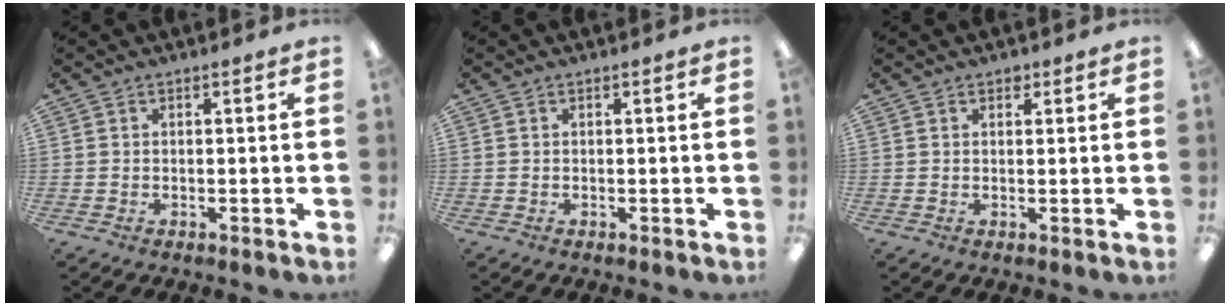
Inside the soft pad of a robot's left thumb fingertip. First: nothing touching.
{"total": 0.0}
{"total": 1.6, "force": [1.2, 0.9, 0.5], "torque": [-0.003, -0.002, 0.020]}